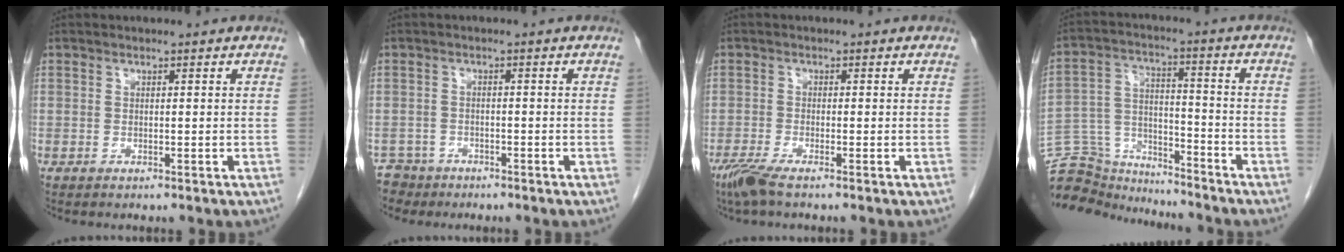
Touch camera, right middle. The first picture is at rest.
{"total": 3.7, "force": [-3.0, 2.1, -0.7], "torque": [0.010, 0.001, -0.057]}
{"total": 3.7, "force": [-2.7, 0.3, 2.6], "torque": [-0.057, -0.011, -0.056]}
{"total": 13.5, "force": [-13.1, 3.1, 1.1], "torque": [-0.030, 0.043, -0.223]}